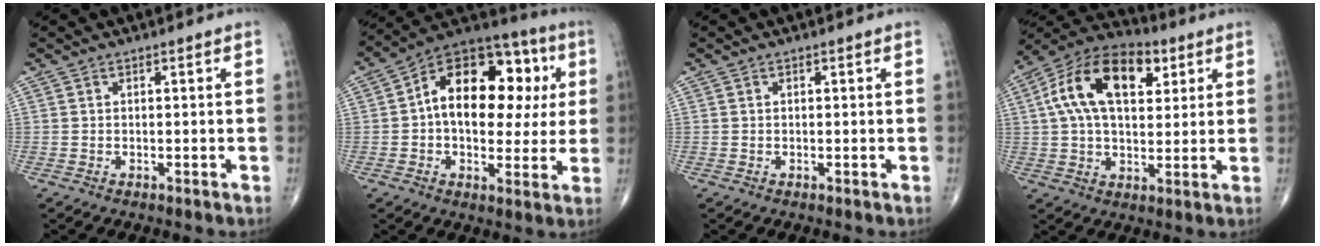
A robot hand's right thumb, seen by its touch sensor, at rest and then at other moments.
{"total": 21.2, "force": [3.1, 12.6, 16.7], "torque": [-0.206, 0.032, 0.038]}
{"total": 0.0}
{"total": 18.2, "force": [5.5, 10.5, 13.8], "torque": [-0.220, 0.010, 0.085]}